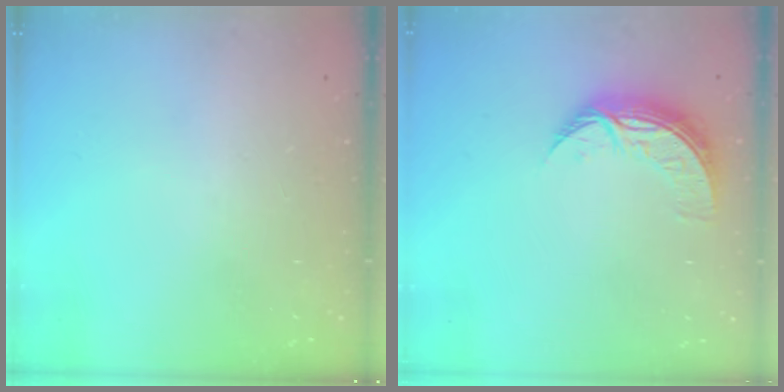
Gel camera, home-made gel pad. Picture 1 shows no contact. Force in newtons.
{"total": 8.4, "press": 8.4, "slide": 0.4}